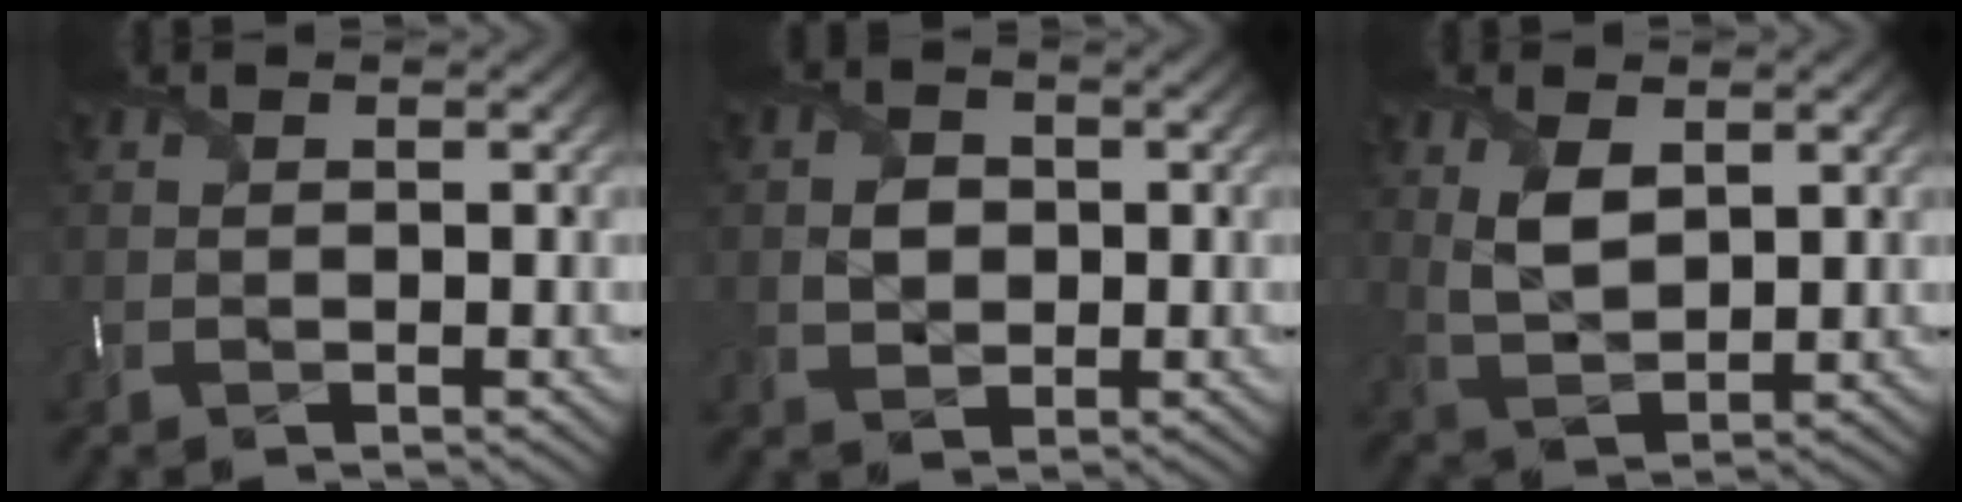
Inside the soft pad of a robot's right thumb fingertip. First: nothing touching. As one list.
[{"total": 3.0, "force": [-0.1, 2.5, 1.7], "torque": [-0.039, -0.004, -0.003]}, {"total": 5.1, "force": [1.9, 2.7, 3.9], "torque": [-0.095, -0.008, 0.045]}]